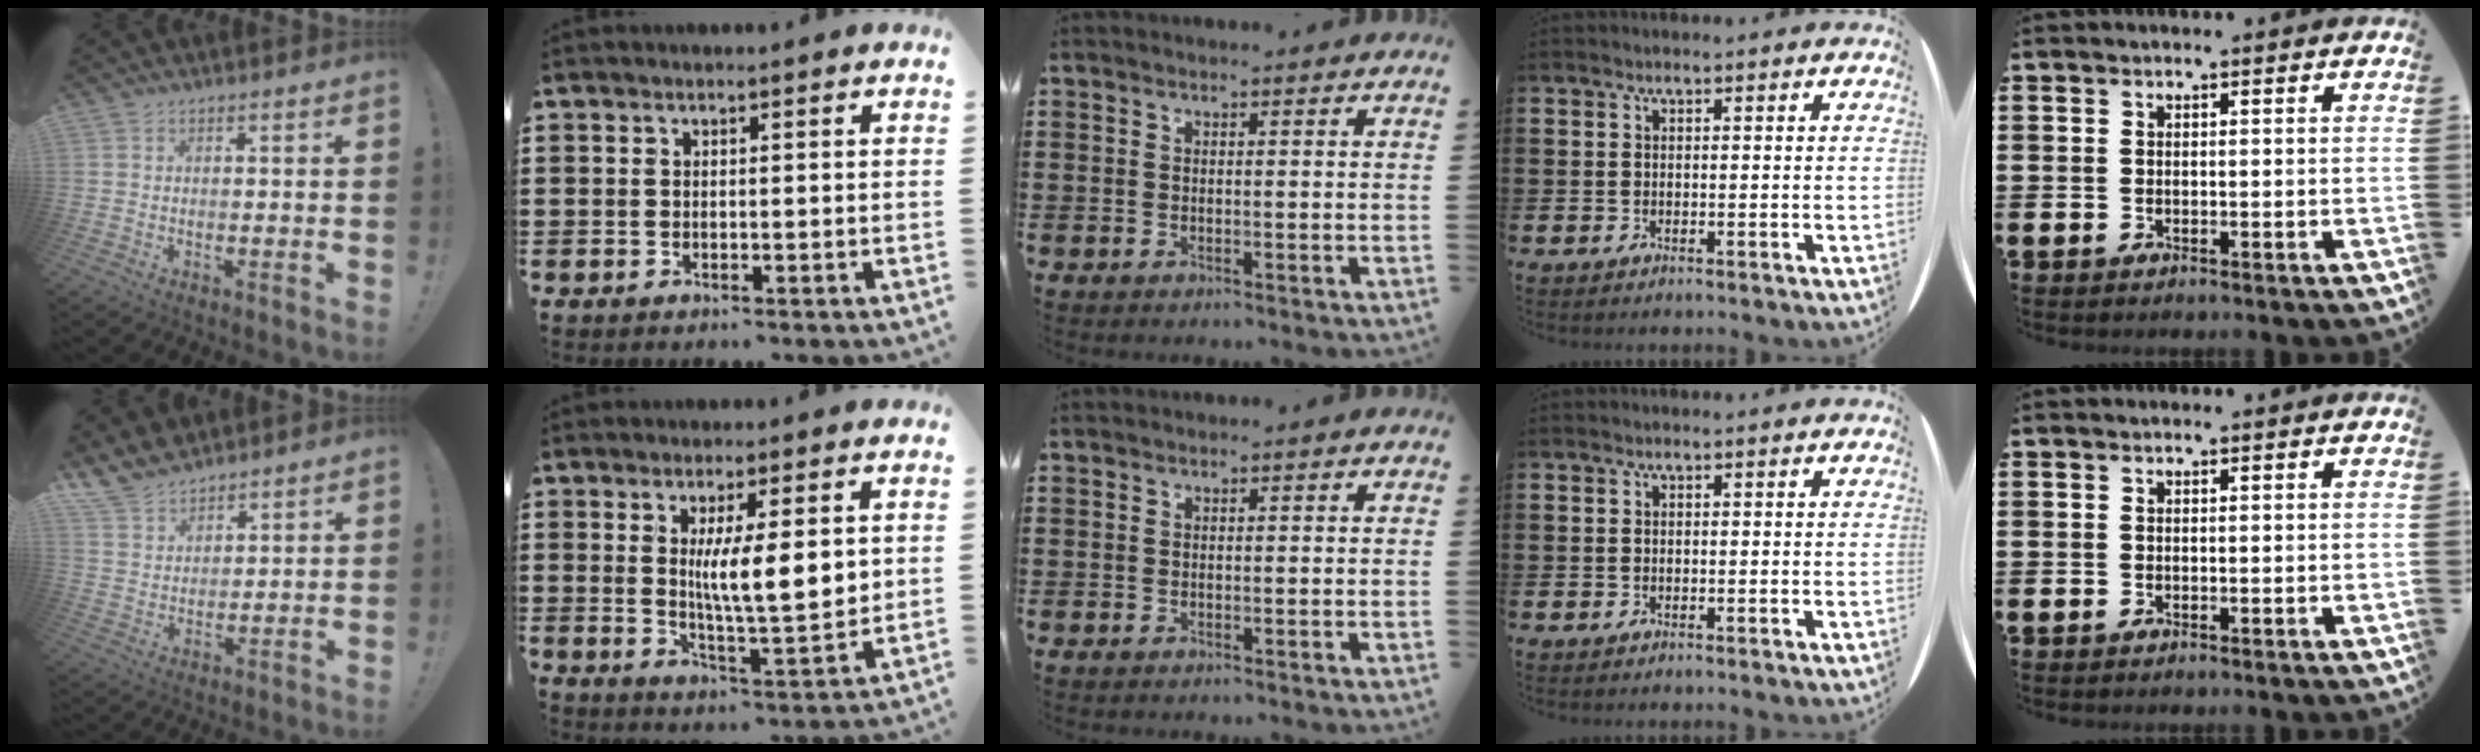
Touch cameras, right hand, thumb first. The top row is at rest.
{"thumb": {"total": 8.1, "force": [7.1, 3.5, 1.6], "torque": [-0.043, -0.049, 0.141]}, "index": {"total": 9.3, "force": [1.9, 2.1, 8.9], "torque": [-0.154, -0.006, 0.029]}}